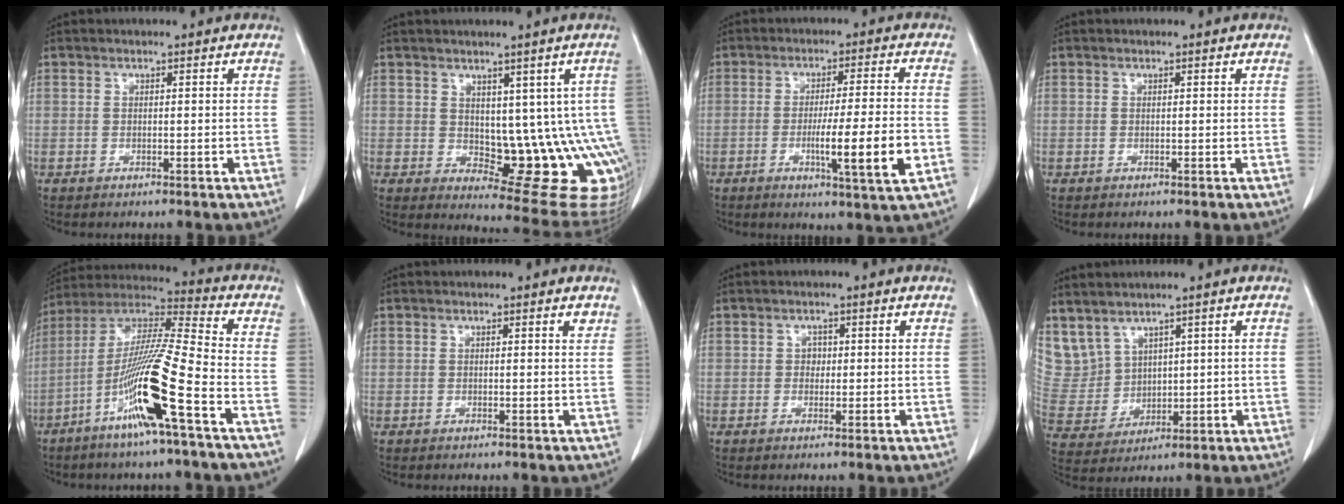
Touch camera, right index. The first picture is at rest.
{"total": 13.4, "force": [0.0, 6.7, 11.6], "torque": [-0.115, 0.001, 0.017]}
{"total": 10.1, "force": [-2.9, -0.3, 9.7], "torque": [-0.154, -0.017, -0.047]}
{"total": 0.0}
{"total": 15.7, "force": [-6.7, -0.7, 14.2], "torque": [-0.283, -0.009, -0.131]}
{"total": 1.0, "force": [0.7, 0.1, 0.7], "torque": [-0.007, -0.004, 0.008]}
{"total": 1.5, "force": [0.2, 1.3, 0.7], "torque": [-0.009, 0.003, 0.002]}
{"total": 10.4, "force": [6.3, 8.1, 1.2], "torque": [-0.047, 0.046, 0.154]}